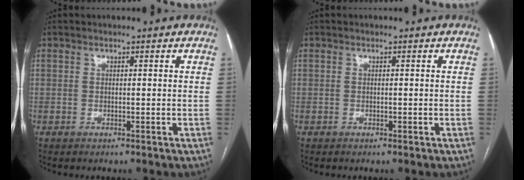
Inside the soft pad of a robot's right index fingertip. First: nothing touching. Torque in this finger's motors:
{"motor_torque": [-0.08, 0.40, -0.02, 0.01]}